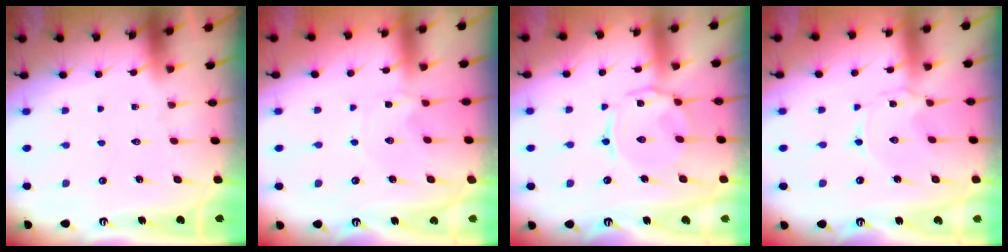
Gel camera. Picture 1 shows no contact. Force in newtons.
{"total": 0.0}
{"total": 6.1, "press": 6.1, "slide": 0.4}
{"total": 0.5, "press": 0.4, "slide": 0.2}